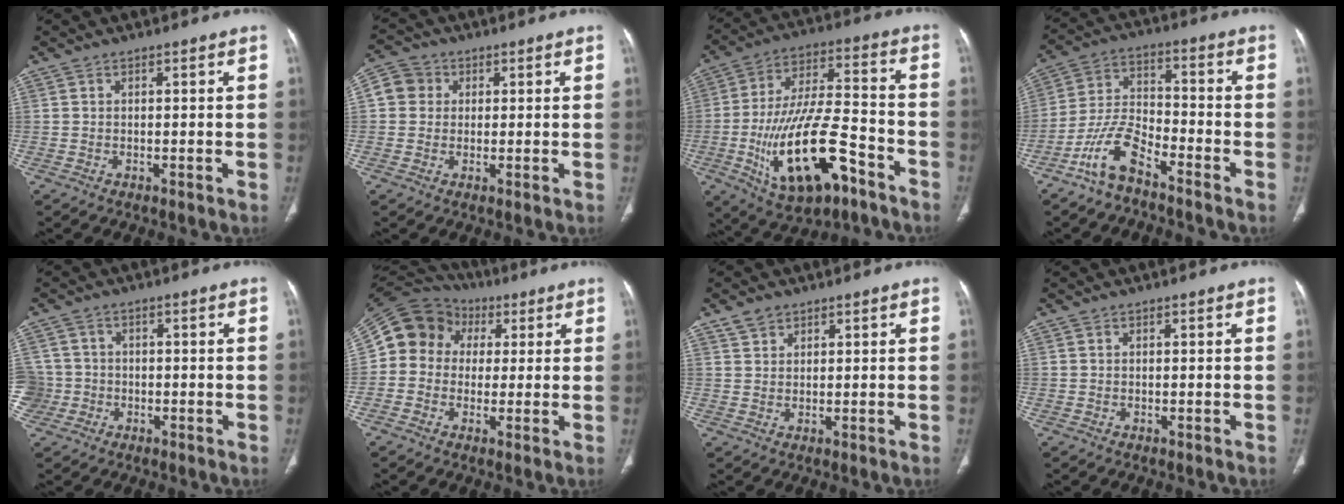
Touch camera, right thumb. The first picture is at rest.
{"total": 6.3, "force": [1.2, 6.0, 1.8], "torque": [-0.022, 0.011, 0.018]}
{"total": 21.2, "force": [-9.0, 8.8, 17.1], "torque": [-0.310, 0.046, -0.141]}
{"total": 9.2, "force": [-6.6, 3.3, 5.6], "torque": [-0.121, 0.052, -0.136]}
{"total": 6.3, "force": [-1.7, 6.0, 0.7], "torque": [-0.011, 0.025, -0.030]}
{"total": 12.8, "force": [2.0, 11.3, 5.8], "torque": [-0.093, 0.035, 0.022]}
{"total": 2.7, "force": [1.9, 1.7, 0.8], "torque": [-0.008, -0.004, 0.037]}
{"total": 0.0}